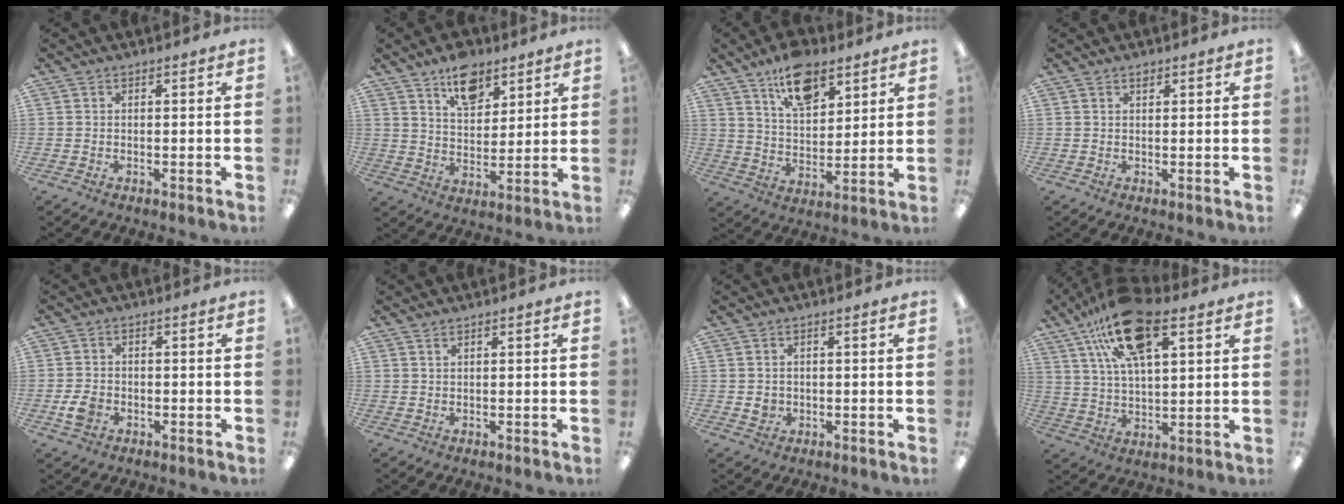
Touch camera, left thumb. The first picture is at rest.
{"total": 10.6, "force": [7.6, 5.8, 4.6], "torque": [-0.058, -0.040, 0.135]}
{"total": 12.5, "force": [8.5, 6.3, 6.6], "torque": [-0.104, -0.038, 0.153]}
{"total": 1.1, "force": [0.8, 0.5, 0.5], "torque": [-0.004, -0.003, 0.013]}
{"total": 3.9, "force": [-1.3, 2.9, 2.3], "torque": [-0.050, 0.003, -0.025]}
{"total": 0.8, "force": [0.6, 0.1, 0.4], "torque": [-0.010, 0.000, 0.011]}
{"total": 2.2, "force": [0.1, 2.0, 0.9], "torque": [-0.010, 0.000, -0.001]}
{"total": 18.6, "force": [10.2, 7.9, 13.4], "torque": [-0.234, -0.024, 0.176]}